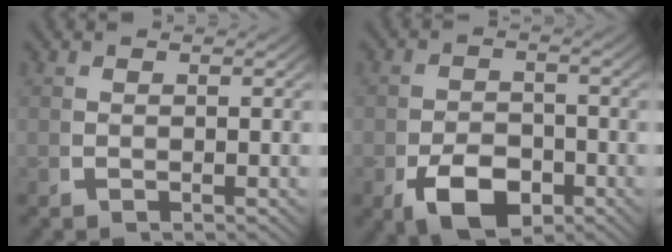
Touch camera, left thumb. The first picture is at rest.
{"total": 5.8, "force": [-2.3, 3.8, 3.8], "torque": [-0.068, -0.024, -0.032]}